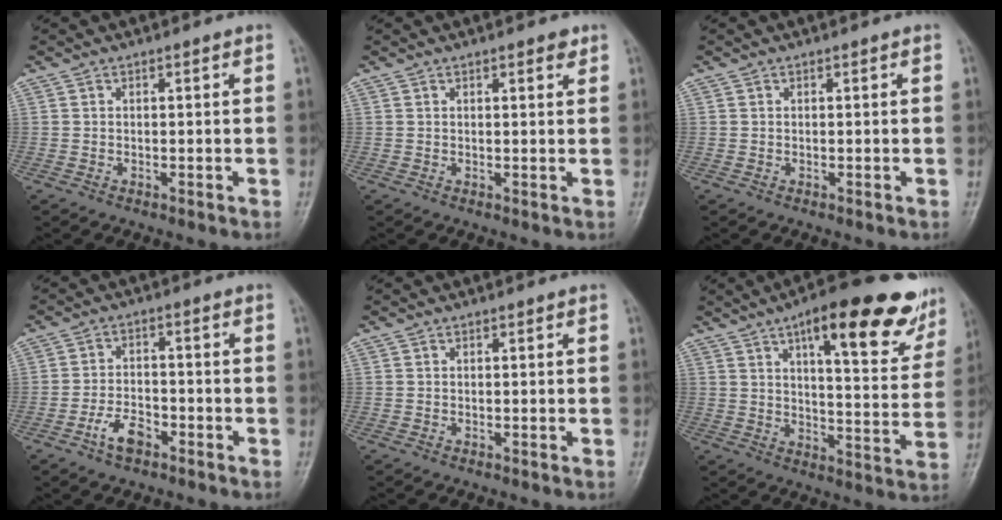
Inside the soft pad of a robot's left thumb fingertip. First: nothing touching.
{"total": 1.7, "force": [1.1, 0.6, 1.2], "torque": [-0.012, -0.004, 0.012]}
{"total": 0.0}
{"total": 5.2, "force": [-3.0, 2.7, 3.2], "torque": [-0.054, 0.022, -0.057]}
{"total": 0.0}
{"total": 20.5, "force": [12.3, 6.4, 15.1], "torque": [-0.169, -0.043, 0.170]}